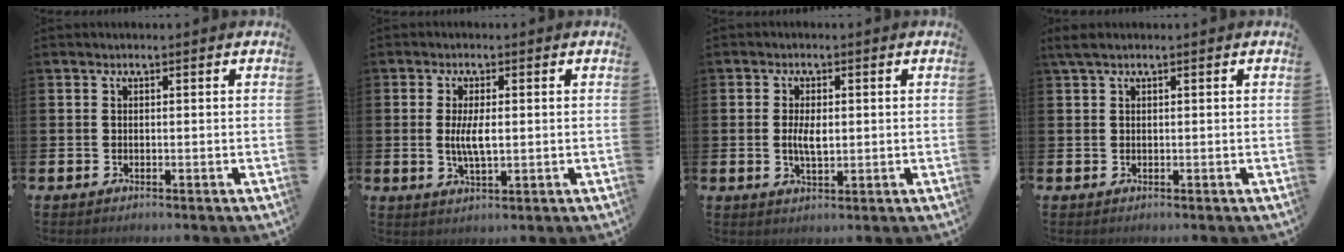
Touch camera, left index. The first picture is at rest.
{"total": 4.2, "force": [0.3, 1.5, 3.9], "torque": [-0.066, 0.000, 0.001]}
{"total": 3.4, "force": [0.1, 1.6, 3.0], "torque": [-0.042, -0.003, -0.003]}
{"total": 1.4, "force": [0.9, 0.3, 1.0], "torque": [-0.027, 0.006, 0.018]}